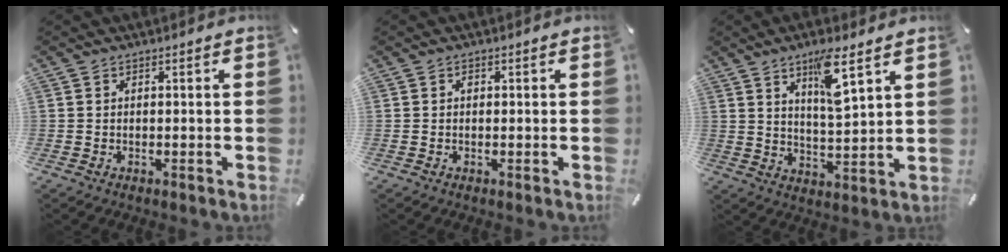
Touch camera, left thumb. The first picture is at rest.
{"total": 0.7, "force": [0.1, 0.5, 0.4], "torque": [-0.009, 0.002, 0.001]}
{"total": 9.4, "force": [5.9, 2.1, 7.1], "torque": [-0.120, -0.029, 0.096]}